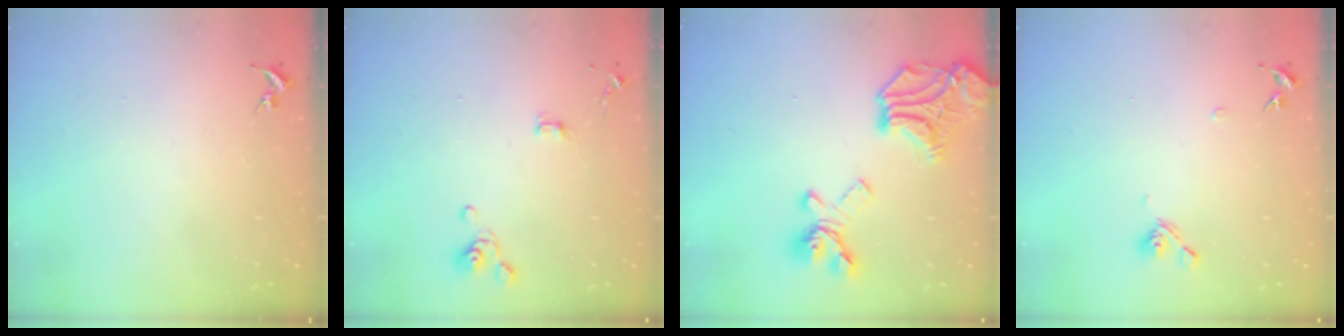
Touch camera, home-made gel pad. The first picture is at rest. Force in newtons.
{"total": 4.7, "press": 4.2, "slide": 2.2}
{"total": 21.3, "press": 21.2, "slide": 1.6}
{"total": 7.5, "press": 7.3, "slide": 1.6}